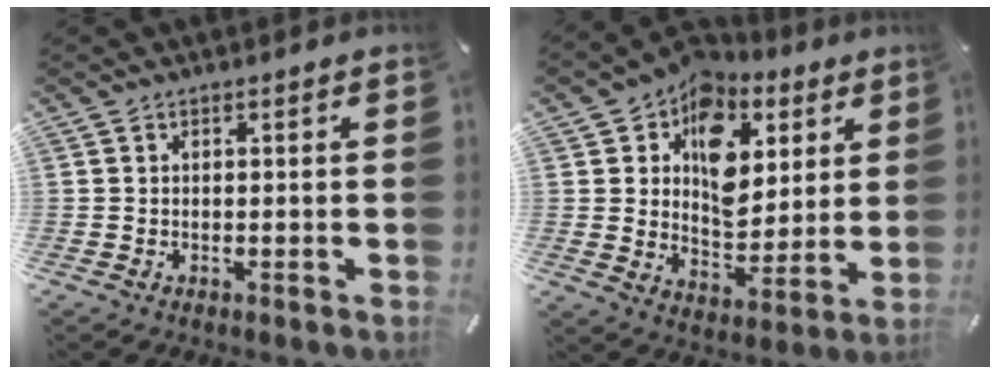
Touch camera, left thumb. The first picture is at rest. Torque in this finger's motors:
{"motor_torque": [2.47, 2.54, 1.47, -1.20, 0.42]}